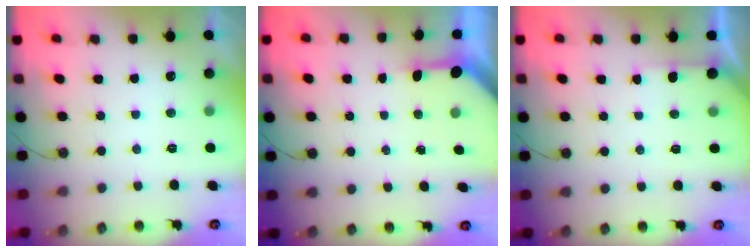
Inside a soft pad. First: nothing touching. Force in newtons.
{"total": 3.1, "press": 3.1, "slide": 0.3}
{"total": 2.9, "press": 2.9, "slide": 0.3}